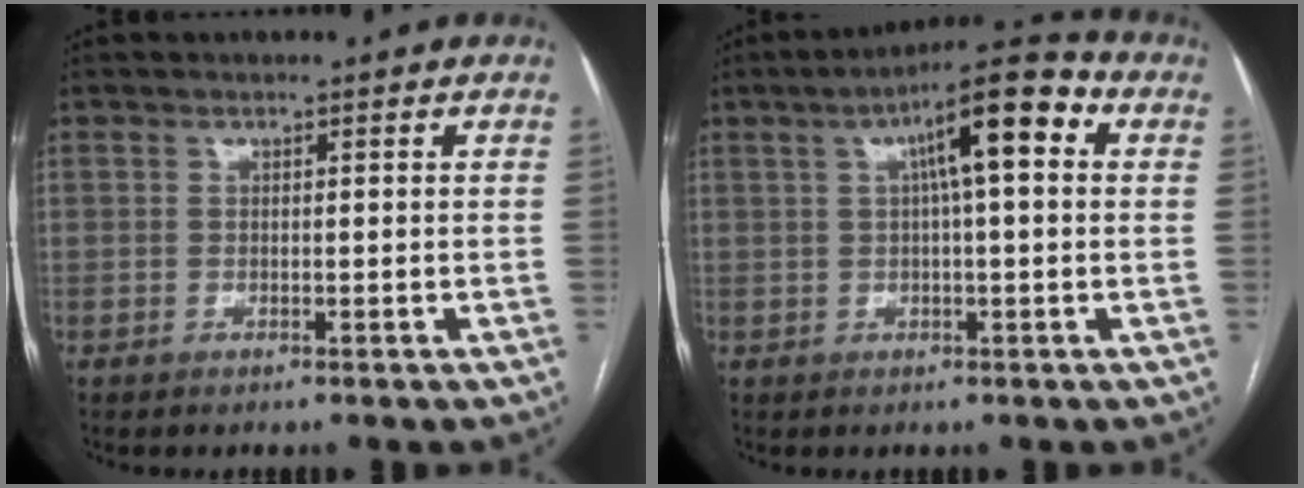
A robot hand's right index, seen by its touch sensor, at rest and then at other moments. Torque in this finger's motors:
{"motor_torque": [1.80, 0.34, 0.81, 0.15]}